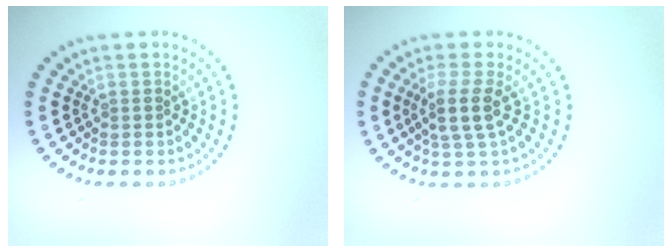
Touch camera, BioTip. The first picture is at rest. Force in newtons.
{"total": 2.9, "press": 2.2, "slide": 1.9}